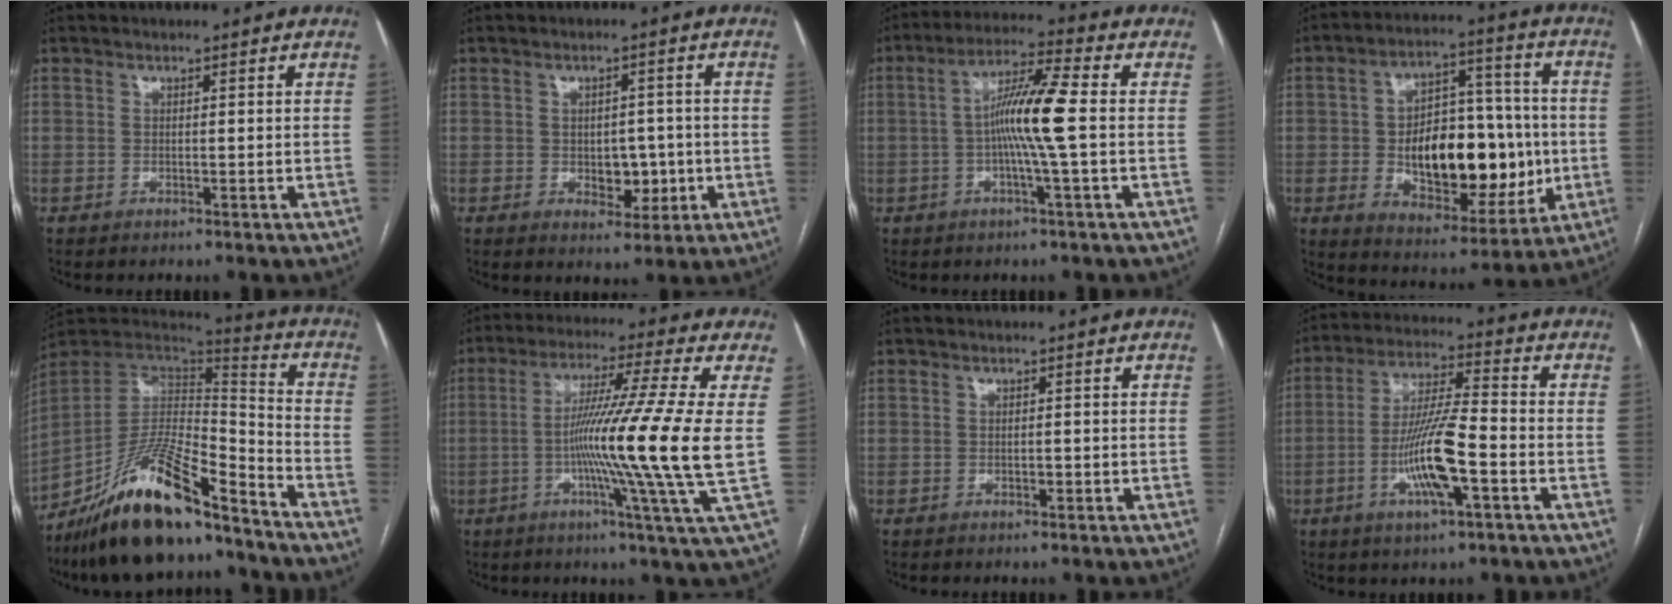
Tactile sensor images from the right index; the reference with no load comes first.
{"total": 5.0, "force": [-0.9, 3.1, 3.8], "torque": [-0.042, 0.005, -0.003]}
{"total": 9.2, "force": [-0.6, -0.6, 9.1], "torque": [-0.170, 0.009, -0.019]}
{"total": 19.7, "force": [-1.9, 9.9, 17.0], "torque": [-0.270, 0.021, -0.013]}
{"total": 20.4, "force": [-15.5, 4.4, 12.5], "torque": [-0.237, -0.001, -0.276]}
{"total": 16.2, "force": [-1.0, -3.0, 15.9], "torque": [-0.273, -0.020, -0.030]}
{"total": 0.8, "force": [-0.3, 0.3, 0.7], "torque": [-0.013, 0.000, -0.002]}
{"total": 11.7, "force": [-3.8, 1.4, 11.0], "torque": [-0.214, -0.002, -0.069]}